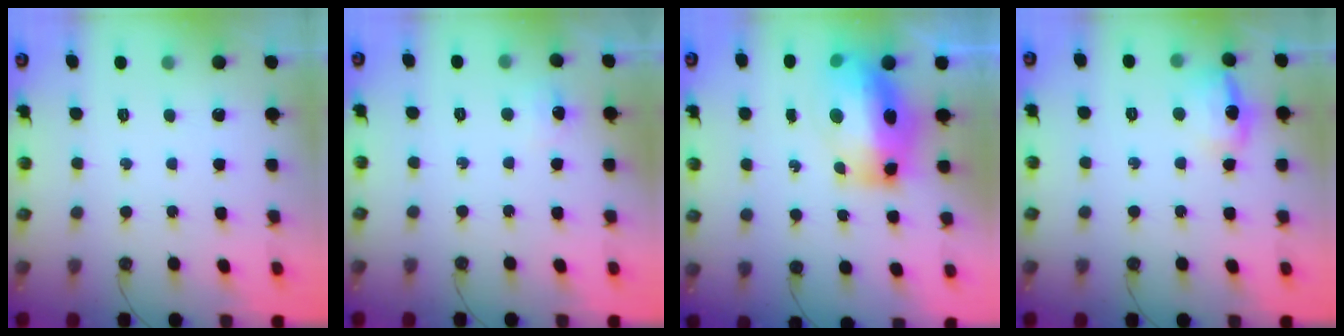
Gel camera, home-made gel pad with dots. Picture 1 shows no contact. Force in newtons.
{"total": 3.9, "press": 3.9, "slide": 0.3}
{"total": 17.2, "press": 17.2, "slide": 1.6}
{"total": 11.7, "press": 11.7, "slide": 0.8}